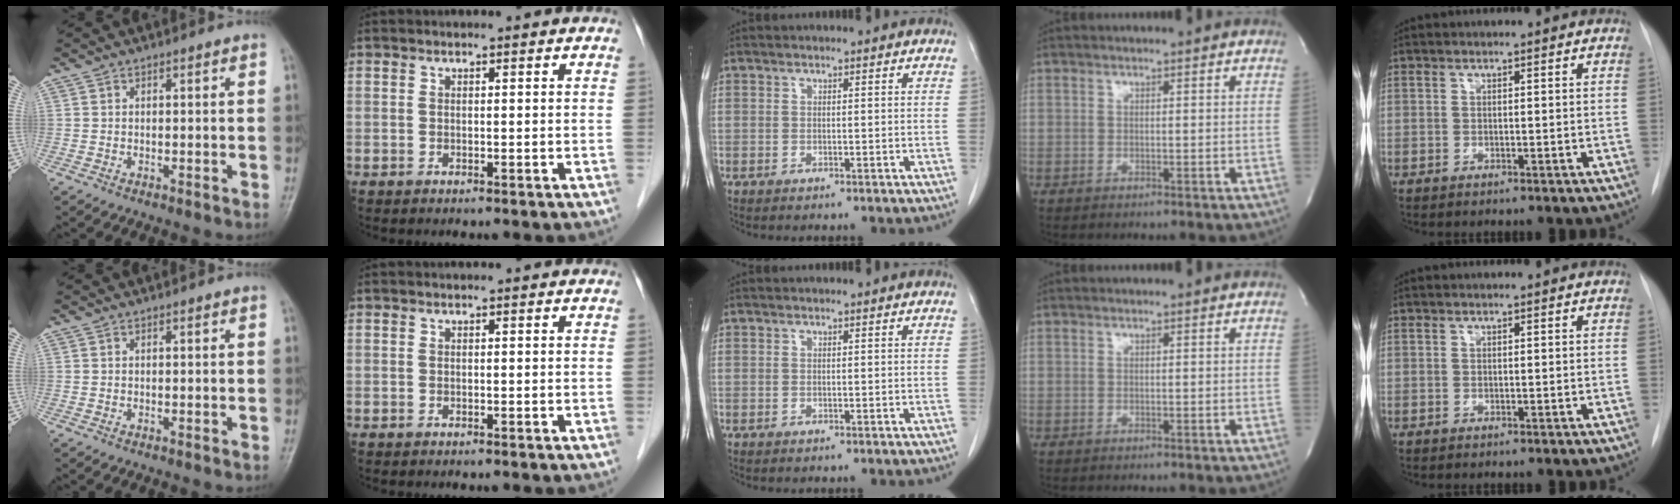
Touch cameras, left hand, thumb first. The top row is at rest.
{}